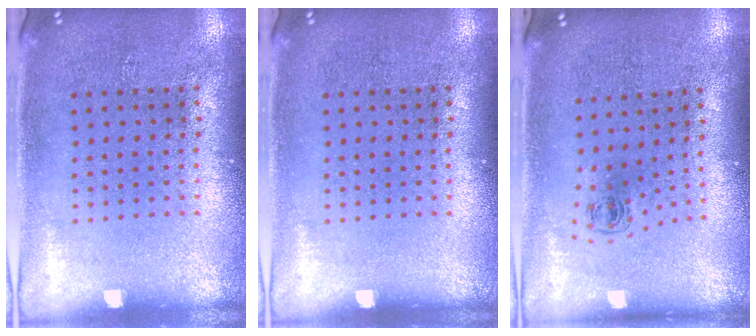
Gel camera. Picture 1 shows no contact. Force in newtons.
{"total": 0.0}
{"total": 0.5, "press": 0.3, "slide": 0.4}